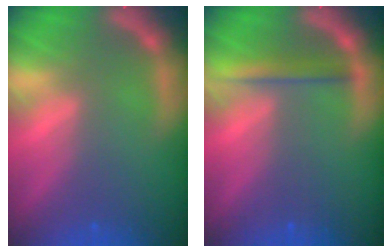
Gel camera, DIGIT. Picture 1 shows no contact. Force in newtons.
{"total": 2.5}